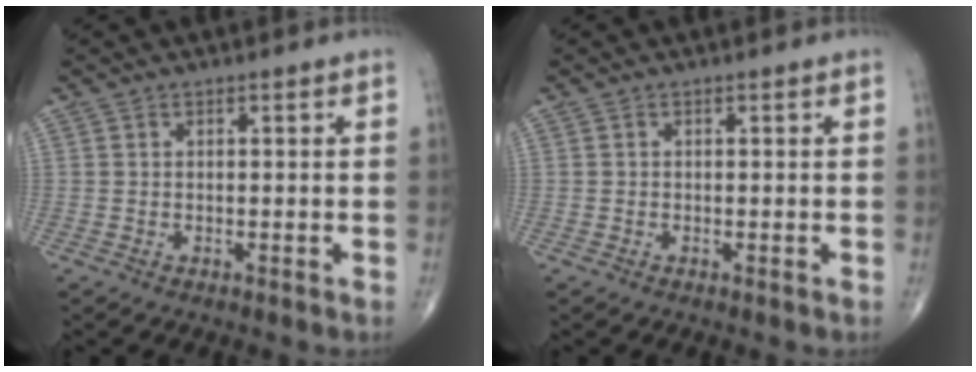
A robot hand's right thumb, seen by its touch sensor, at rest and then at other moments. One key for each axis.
{"total": 0.0}